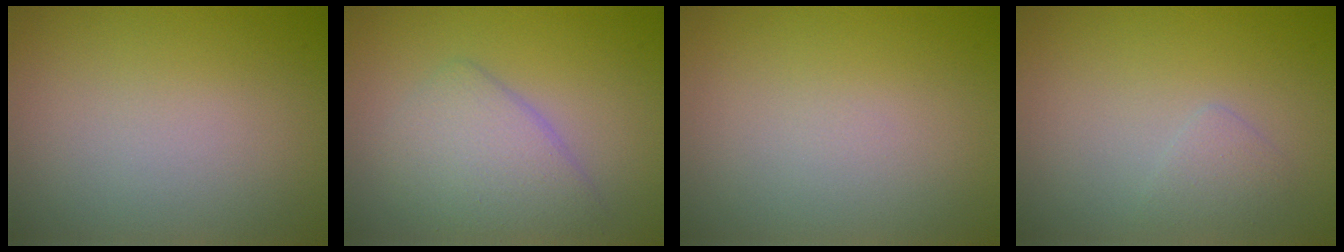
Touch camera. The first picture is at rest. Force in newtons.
{"total": 3.5, "press": 3.5, "slide": 0.3}
{"total": 0.0}
{"total": 1.2, "press": 1.2, "slide": 0.1}